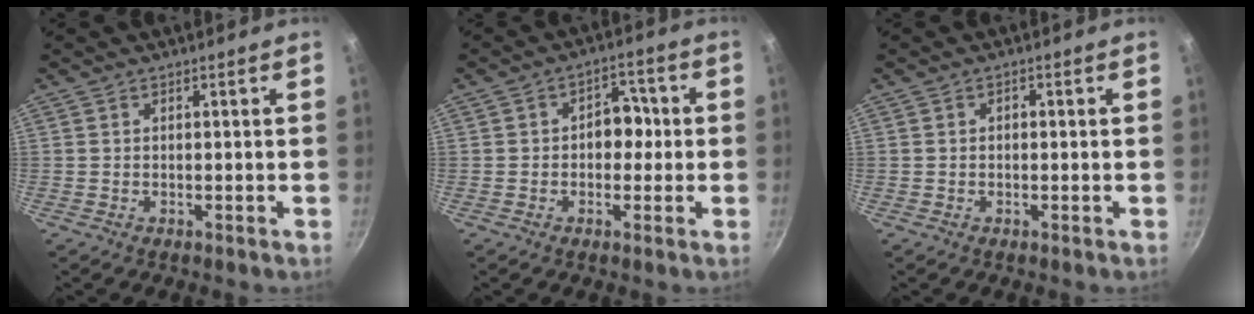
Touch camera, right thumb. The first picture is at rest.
{"total": 6.0, "force": [-0.2, 4.6, 3.8], "torque": [0.001, 0.017, -0.009]}
{"total": 0.9, "force": [0.1, 0.7, 0.6], "torque": [-0.010, 0.007, 0.000]}